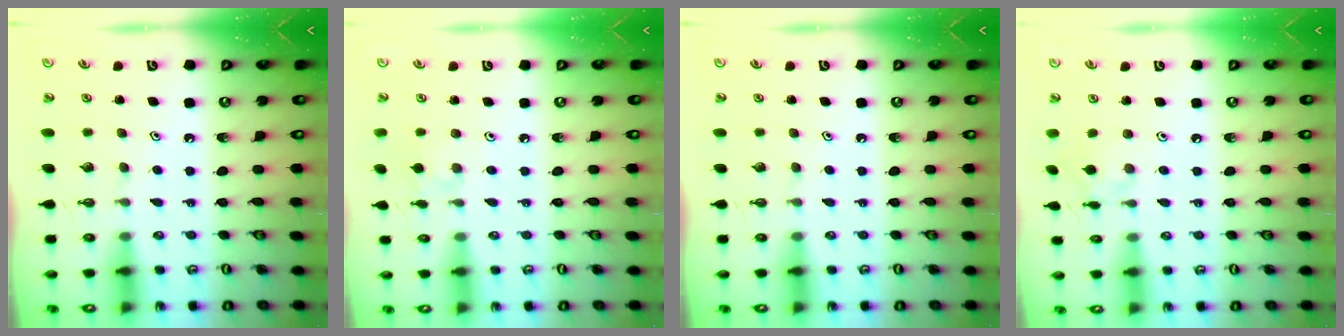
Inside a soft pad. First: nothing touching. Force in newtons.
{"total": 1.9, "press": 1.9, "slide": 0.4}
{"total": 0.0}
{"total": 1.6, "press": 1.6, "slide": 0.2}